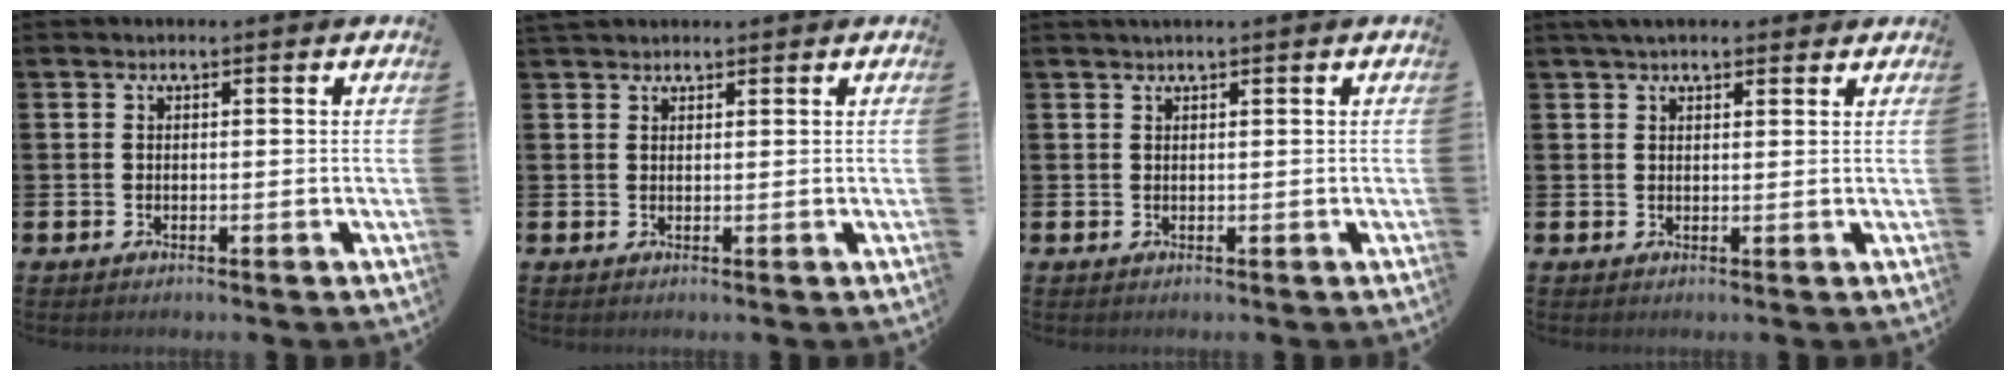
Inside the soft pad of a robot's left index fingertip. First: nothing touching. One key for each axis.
{"total": 1.6, "fx": 1.5, "fy": 0.5, "fz": 0.1, "tx": 0.008, "ty": -0.002, "tz": 0.027}
{"total": 0.7, "fx": 0.7, "fy": -0.1, "fz": 0.3, "tx": -0.007, "ty": 0.002, "tz": 0.013}
{"total": 3.0, "fx": 2.7, "fy": 0.9, "fz": 1.1, "tx": -0.020, "ty": -0.001, "tz": 0.048}